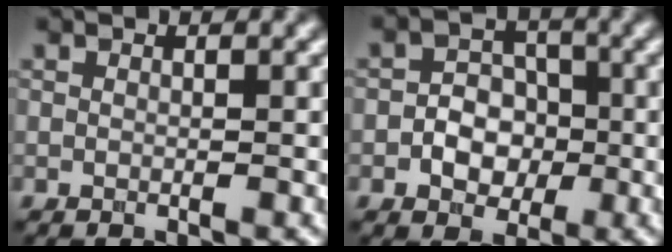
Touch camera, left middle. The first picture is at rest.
{"total": 3.8, "force": [-1.1, 2.9, 2.2], "torque": [-0.022, 0.002, -0.022]}